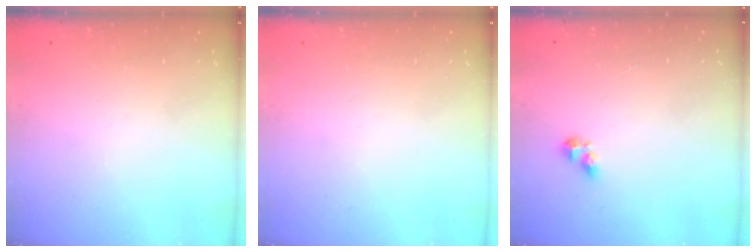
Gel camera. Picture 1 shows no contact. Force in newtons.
{"total": 0.0}
{"total": 4.8, "press": 4.7, "slide": 0.4}